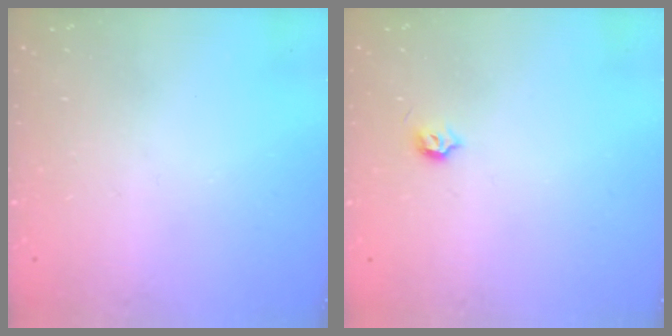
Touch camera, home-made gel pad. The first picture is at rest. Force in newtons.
{"total": 3.7, "press": 3.6, "slide": 0.6}